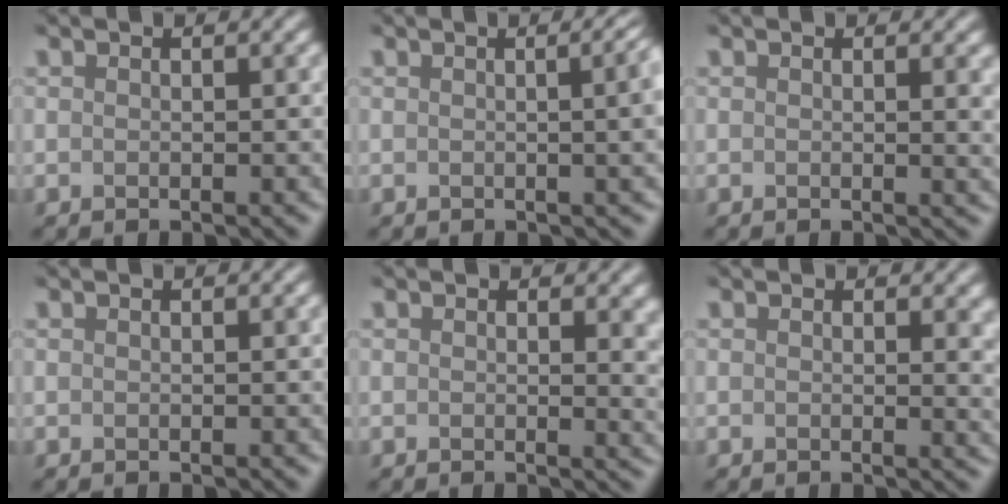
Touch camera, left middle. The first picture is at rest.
{"total": 6.6, "force": [0.7, 3.6, 5.5], "torque": [-0.008, 0.023, -0.024]}
{"total": 1.4, "force": [0.4, 0.5, 1.2], "torque": [-0.013, -0.006, 0.004]}
{"total": 0.0}
{"total": 2.5, "force": [0.5, 1.1, 2.2], "torque": [-0.025, -0.002, 0.004]}
{"total": 1.9, "force": [0.5, 0.8, 1.6], "torque": [-0.020, -0.002, 0.003]}